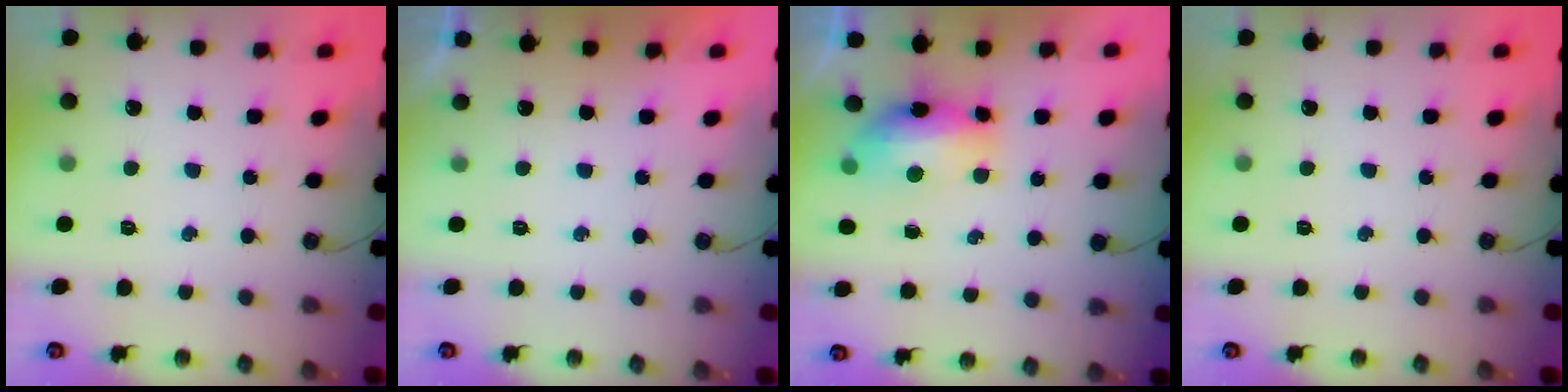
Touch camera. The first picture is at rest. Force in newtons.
{"total": 0.0}
{"total": 14.4, "press": 11.1, "slide": 9.1}
{"total": 0.0}